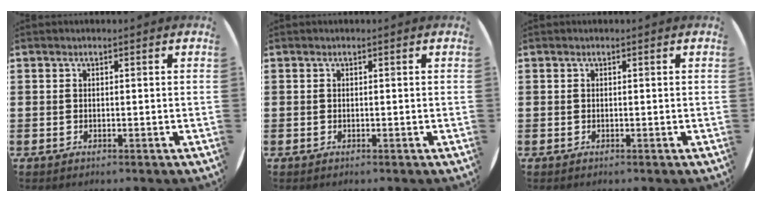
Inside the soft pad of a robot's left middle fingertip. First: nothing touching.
{"total": 0.0}
{"total": 0.0}